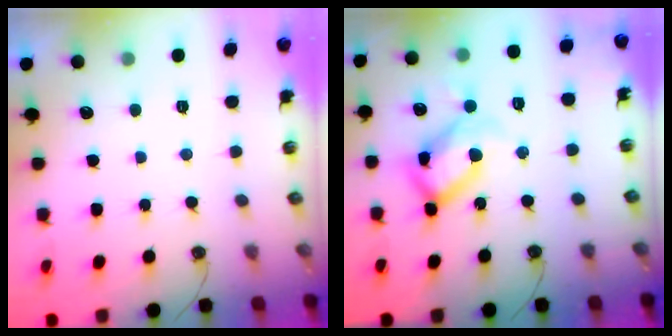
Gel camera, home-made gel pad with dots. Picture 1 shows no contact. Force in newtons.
{"total": 17.1, "press": 17.0, "slide": 1.6}